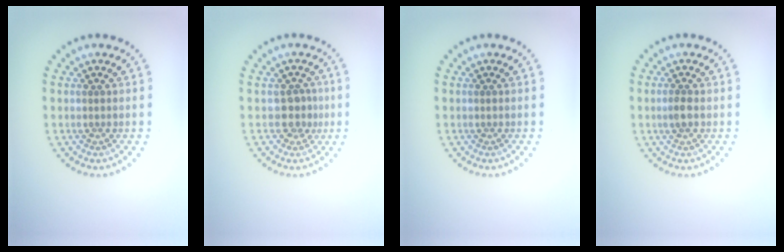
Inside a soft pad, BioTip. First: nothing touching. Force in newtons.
{"total": 1.9, "press": 1.5, "slide": 1.1}
{"total": 0.0}
{"total": 1.3, "press": 1.3, "slide": 0.2}